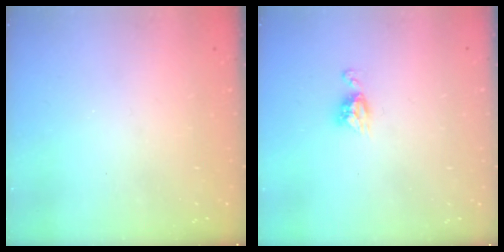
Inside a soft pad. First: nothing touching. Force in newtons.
{"total": 6.5, "press": 6.5, "slide": 0.5}